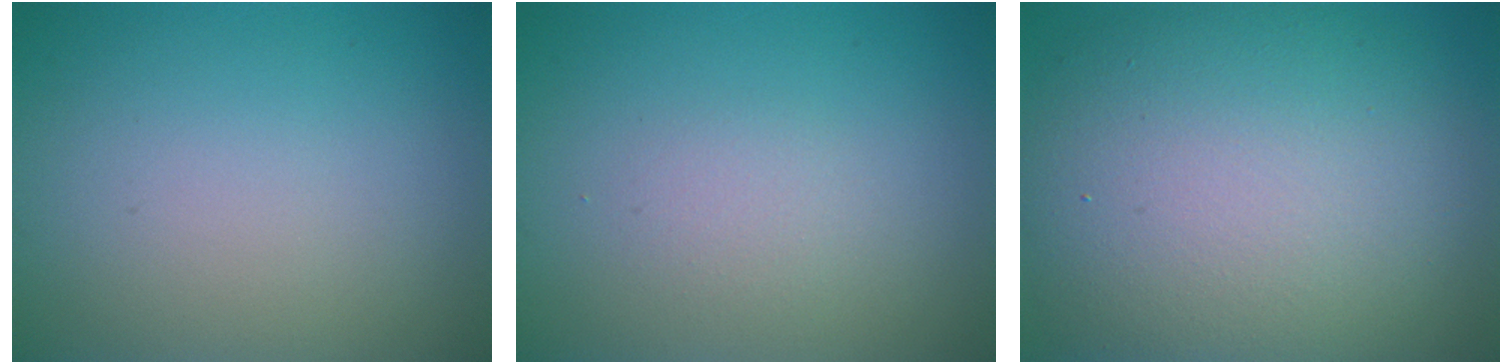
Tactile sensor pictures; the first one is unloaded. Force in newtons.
{"total": 1.2, "press": 1.2, "slide": 0.1}
{"total": 13.3, "press": 13.3, "slide": 0.5}